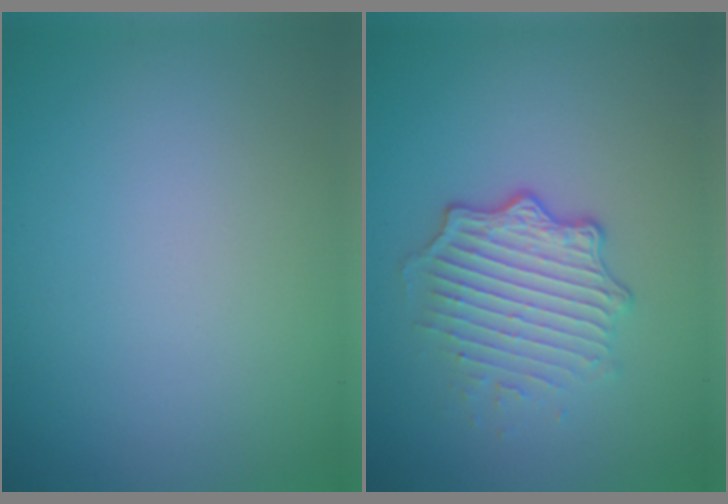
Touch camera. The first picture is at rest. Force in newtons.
{"total": 4.9, "press": 3.3, "slide": 3.6}